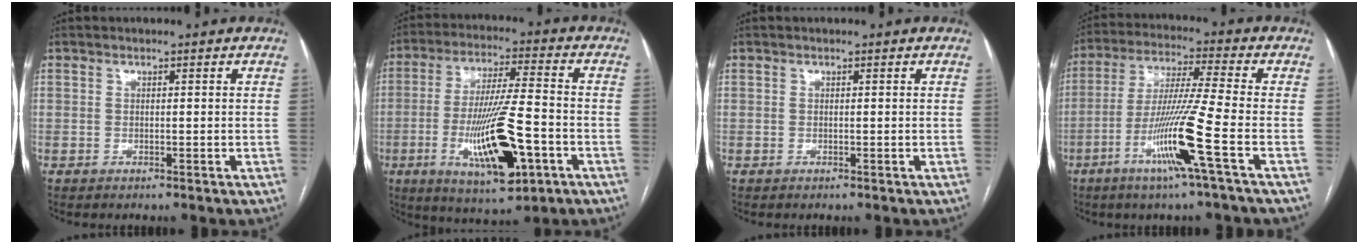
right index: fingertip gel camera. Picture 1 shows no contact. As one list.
[{"total": 15.5, "force": [-5.1, 2.7, 14.4], "torque": [-0.274, -0.015, -0.077]}, {"total": 0.0}, {"total": 12.4, "force": [-4.9, -2.0, 11.2], "torque": [-0.224, -0.017, -0.096]}]